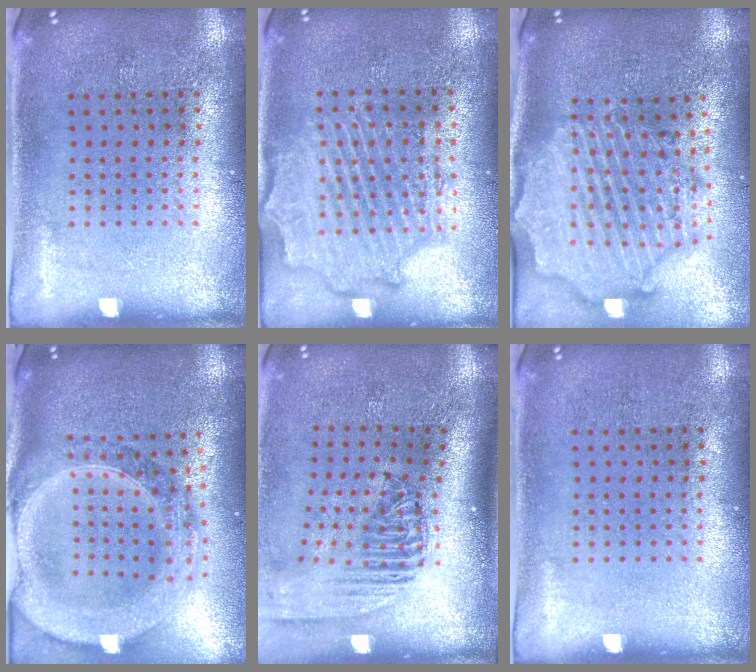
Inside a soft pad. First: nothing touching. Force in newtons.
{"total": 2.1, "press": 2.1, "slide": 0.5}
{"total": 3.3, "press": 2.8, "slide": 1.7}
{"total": 3.2, "press": 2.7, "slide": 1.8}
{"total": 2.4, "press": 1.8, "slide": 1.5}
{"total": 0.0}